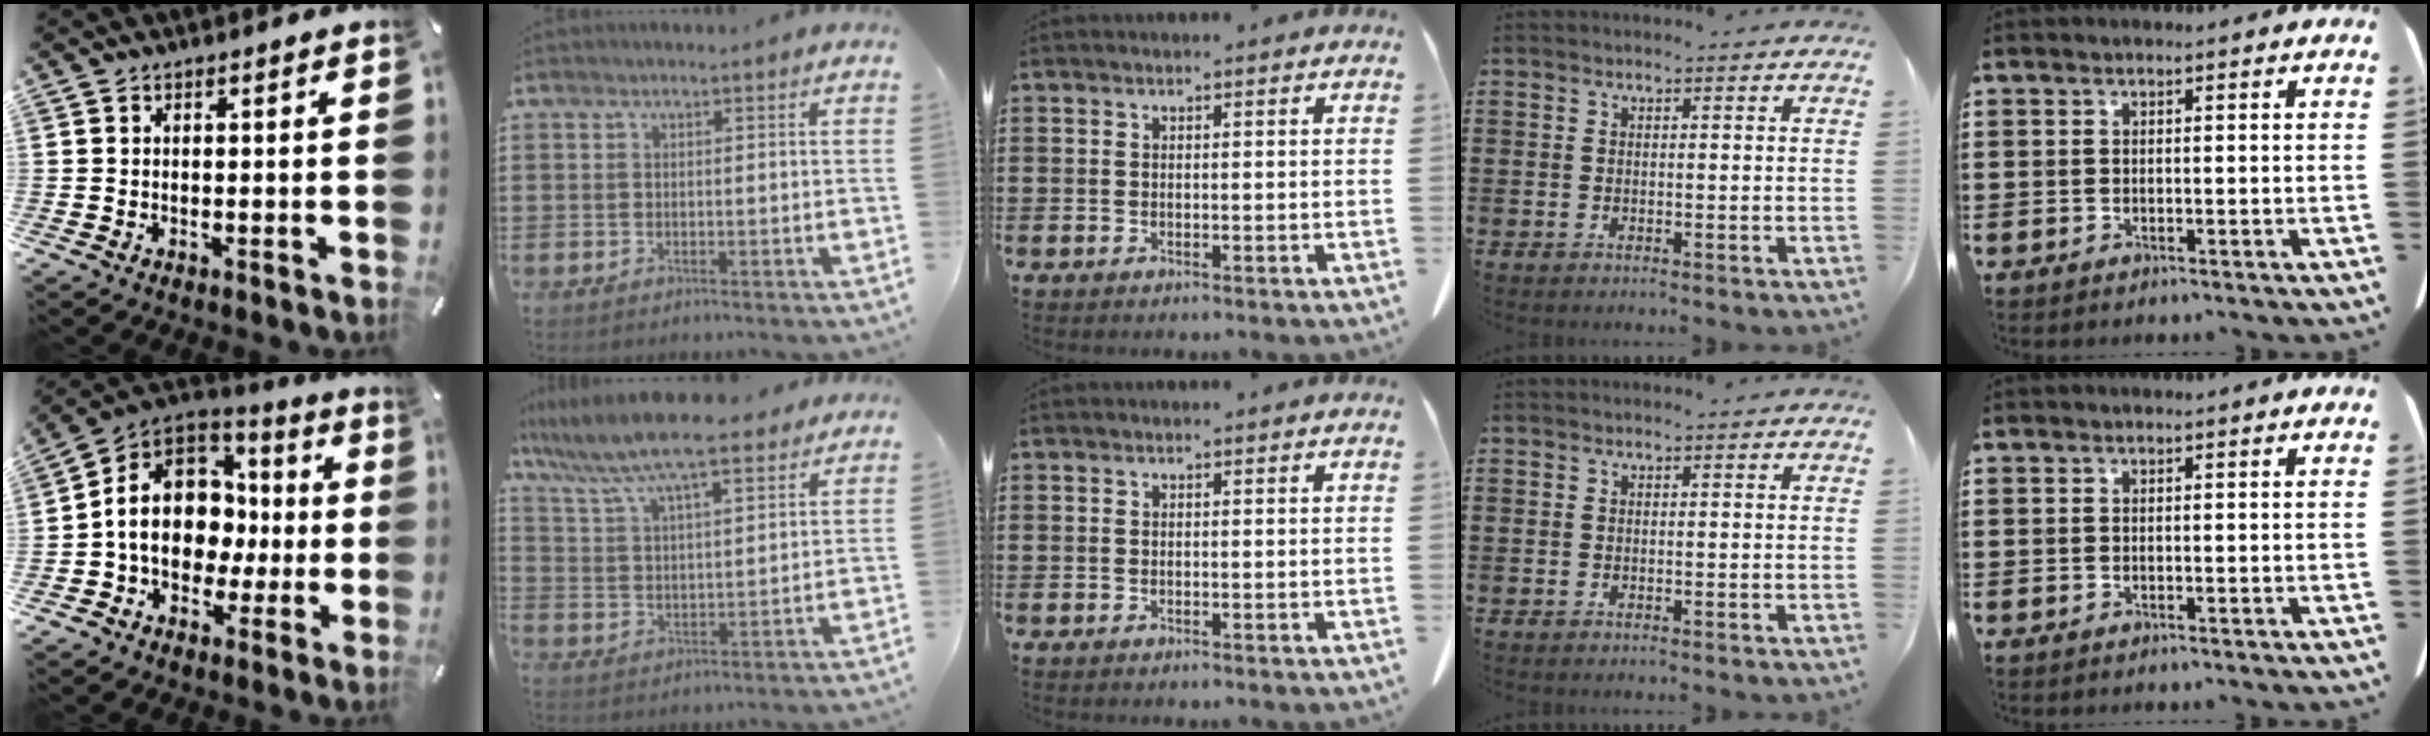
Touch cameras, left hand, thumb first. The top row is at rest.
{"thumb": {"total": 14.1, "force": [-1.0, 12.0, 7.2], "torque": [-0.143, 0.009, -0.012]}, "index": {"total": 10.1, "force": [8.5, 1.5, 5.2], "torque": [-0.130, -0.027, 0.147]}}